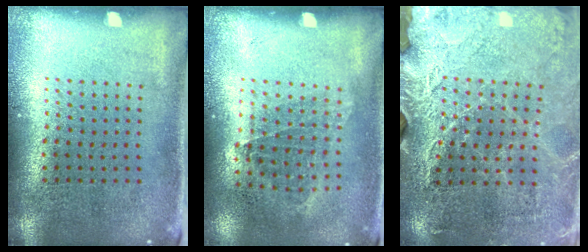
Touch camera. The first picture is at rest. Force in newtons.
{"total": 1.0, "press": 0.8, "slide": 0.6}
{"total": 2.8, "press": 2.8, "slide": 0.3}